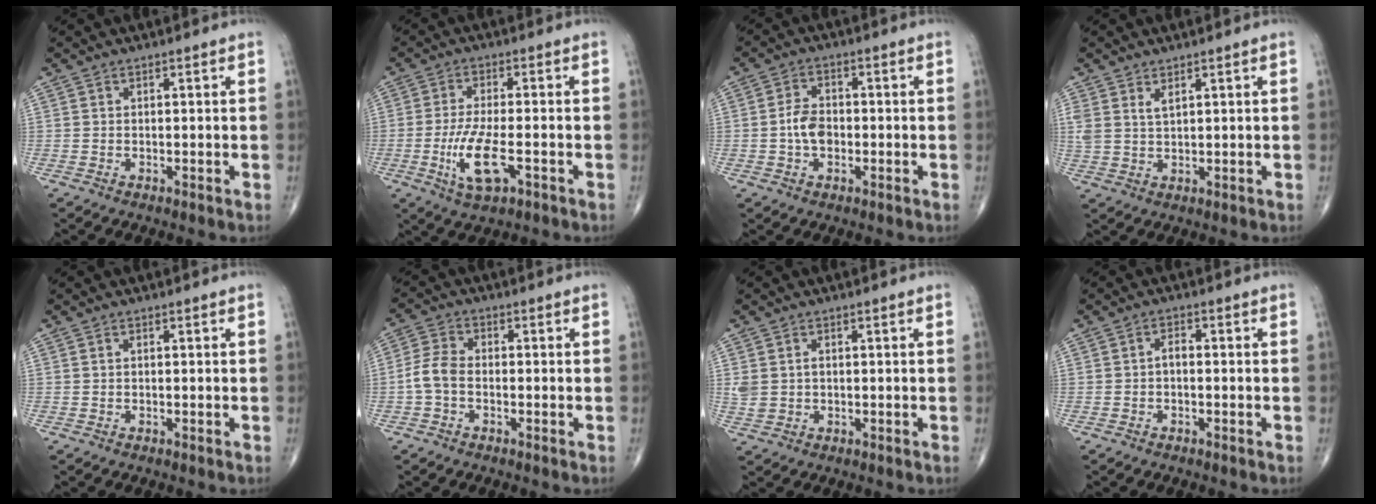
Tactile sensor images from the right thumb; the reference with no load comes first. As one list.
[{"total": 8.8, "force": [-2.9, 2.9, 7.8], "torque": [-0.162, 0.001, -0.049]}, {"total": 4.9, "force": [-0.9, 3.3, 3.5], "torque": [-0.058, 0.014, -0.022]}, {"total": 3.0, "force": [1.7, 1.2, 2.1], "torque": [-0.046, -0.004, 0.042]}, {"total": 0.0}, {"total": 4.9, "force": [-1.2, 3.1, 3.6], "torque": [-0.076, 0.016, -0.034]}, {"total": 3.2, "force": [0.2, 2.5, 2.0], "torque": [-0.044, 0.006, 0.010]}, {"total": 1.8, "force": [-0.4, 1.0, 1.4], "torque": [-0.018, 0.010, -0.012]}]